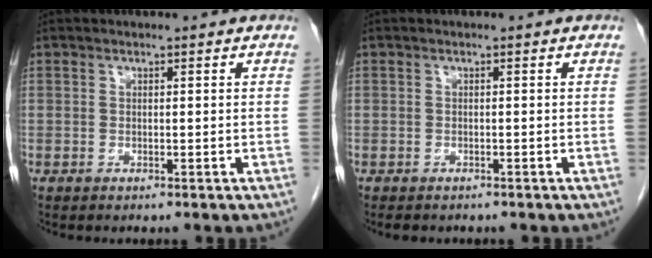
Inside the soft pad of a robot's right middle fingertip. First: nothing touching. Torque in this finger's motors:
{"motor_torque": [0.07, -0.05, -0.03, 0.00]}